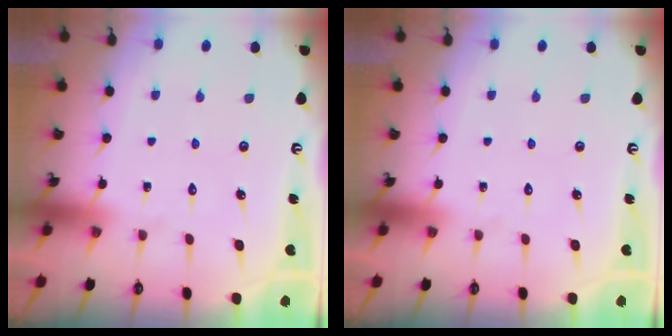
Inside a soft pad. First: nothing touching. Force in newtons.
{"total": 0.0}